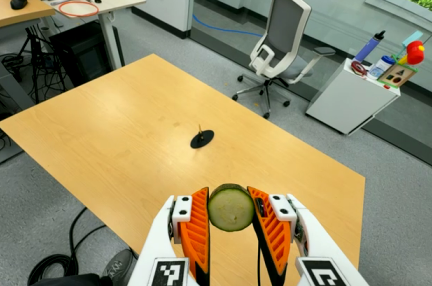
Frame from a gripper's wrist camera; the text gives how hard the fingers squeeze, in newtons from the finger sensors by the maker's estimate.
{"total": 7.8, "left": 7.1, "right": 8.5}